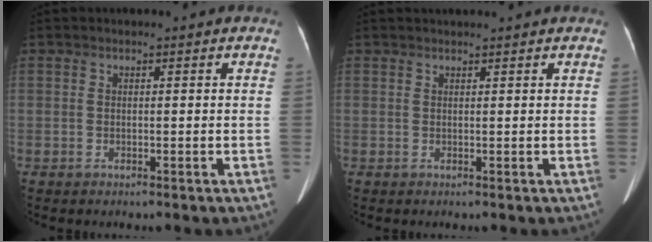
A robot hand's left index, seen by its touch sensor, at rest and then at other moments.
{"total": 3.2, "force": [3.0, -0.1, 1.0], "torque": [-0.009, 0.026, 0.041]}